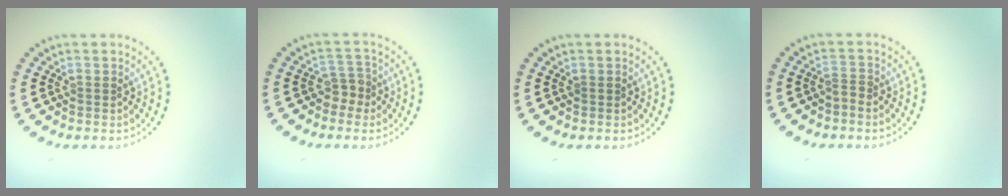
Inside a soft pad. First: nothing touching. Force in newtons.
{"total": 1.8, "press": 1.3, "slide": 1.3}
{"total": 0.0}
{"total": 0.9, "press": 0.4, "slide": 0.8}